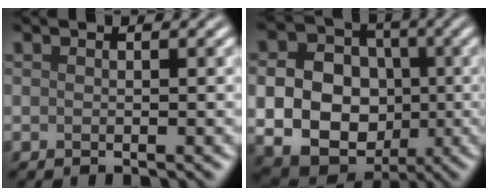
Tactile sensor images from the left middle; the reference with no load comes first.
{"total": 13.1, "force": [-1.0, 11.6, 6.2], "torque": [-0.129, -0.011, -0.021]}